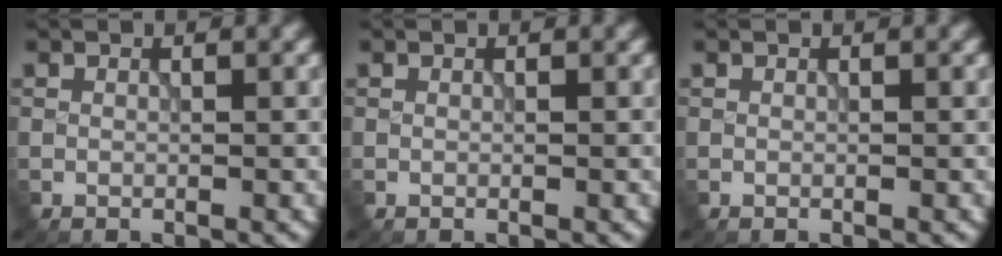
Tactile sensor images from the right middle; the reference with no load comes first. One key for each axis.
{"total": 0.0}
{"total": 0.0}